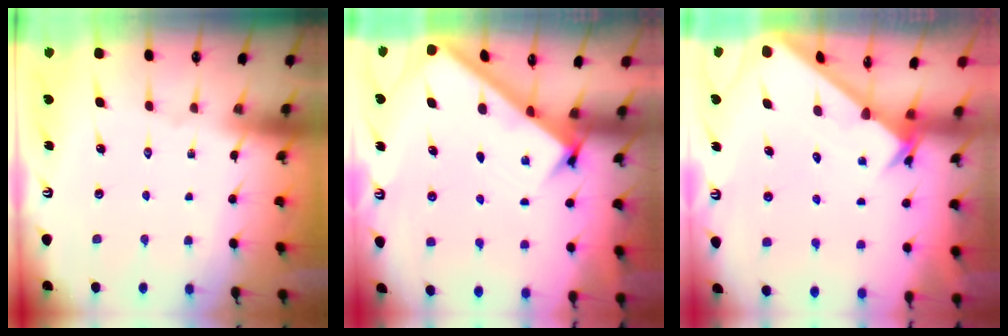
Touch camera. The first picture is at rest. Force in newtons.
{"total": 2.8, "press": 2.8, "slide": 0.3}
{"total": 2.6, "press": 2.6, "slide": 0.2}